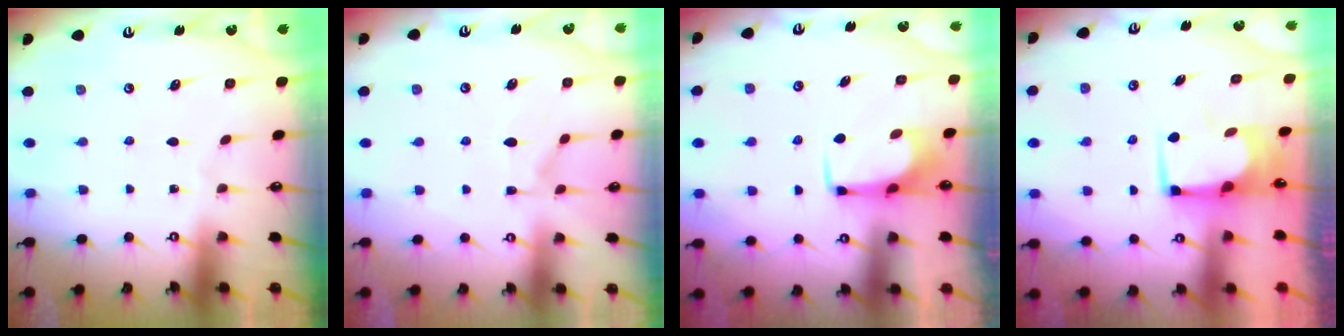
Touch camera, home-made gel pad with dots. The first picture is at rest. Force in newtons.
{"total": 6.0, "press": 5.8, "slide": 1.3}
{"total": 1.0, "press": 0.9, "slide": 0.4}
{"total": 3.3, "press": 3.3, "slide": 0.3}